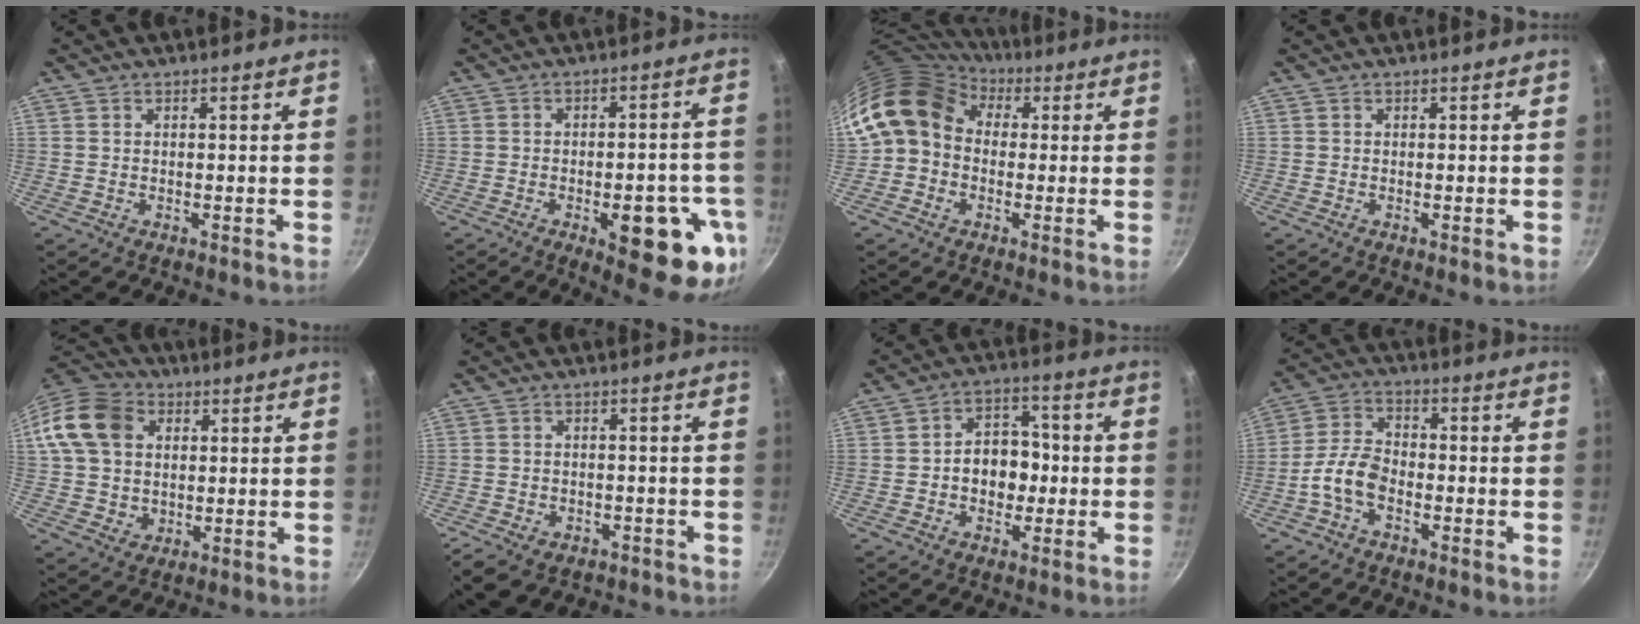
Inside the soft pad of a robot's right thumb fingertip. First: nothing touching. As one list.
[{"total": 16.4, "force": [-5.9, 6.2, 14.0], "torque": [-0.132, 0.013, -0.071]}, {"total": 12.5, "force": [2.3, 10.1, 7.0], "torque": [-0.109, 0.015, 0.020]}, {"total": 0.0}, {"total": 14.5, "force": [3.1, 11.6, 8.1], "torque": [-0.134, 0.010, 0.049]}, {"total": 7.2, "force": [-4.4, 4.4, 3.7], "torque": [-0.065, 0.019, -0.060]}, {"total": 9.0, "force": [-1.1, 6.9, 5.7], "torque": [-0.039, 0.024, -0.026]}, {"total": 7.1, "force": [-3.2, 3.9, 5.0], "torque": [-0.096, 0.034, -0.071]}]